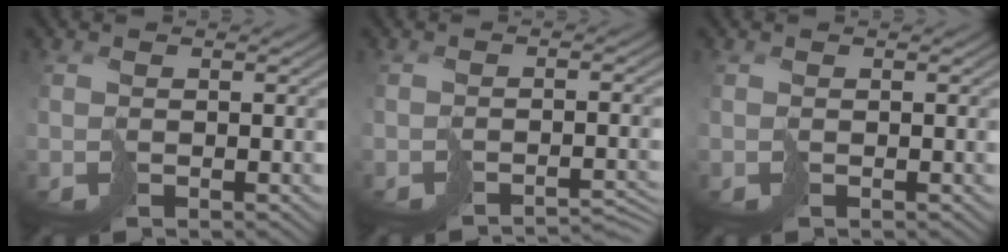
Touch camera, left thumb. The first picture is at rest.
{"total": 3.0, "force": [-2.5, 0.3, 1.5], "torque": [-0.022, 0.000, -0.041]}
{"total": 0.0}